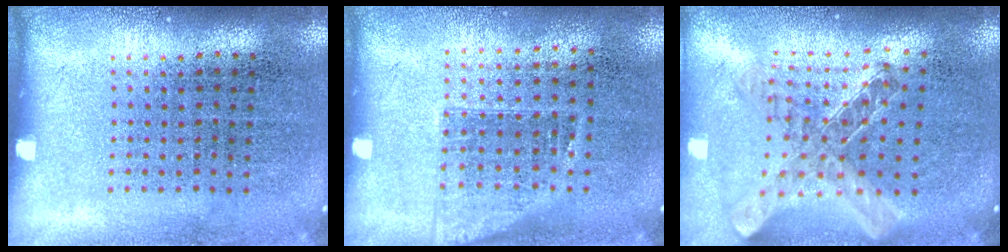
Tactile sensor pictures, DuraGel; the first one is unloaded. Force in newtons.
{"total": 1.2, "press": 1.0, "slide": 0.7}
{"total": 1.1, "press": 1.1, "slide": 0.2}